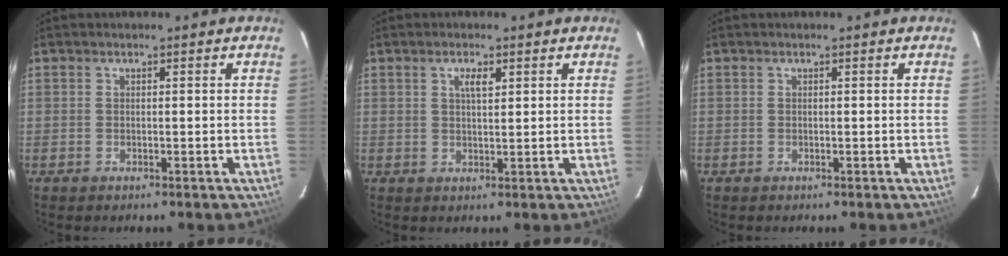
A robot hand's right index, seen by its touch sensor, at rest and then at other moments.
{"total": 2.5, "force": [1.2, 0.9, 2.0], "torque": [-0.036, 0.004, 0.019]}
{"total": 0.0}